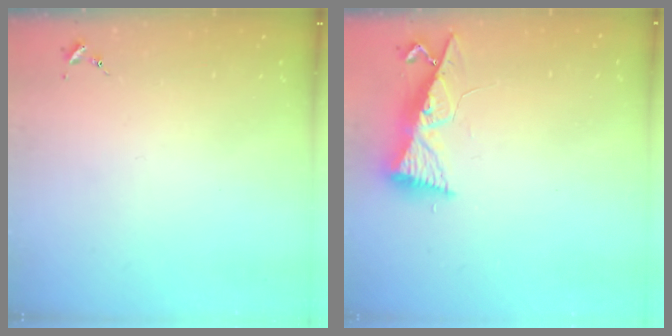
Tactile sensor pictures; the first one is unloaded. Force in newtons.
{"total": 8.7, "press": 8.7, "slide": 0.8}